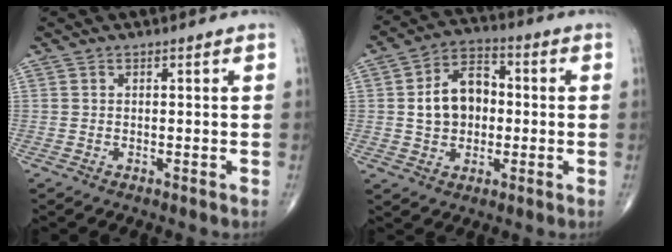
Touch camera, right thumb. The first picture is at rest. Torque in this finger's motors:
{"motor_torque": [1.39, 1.30, 0.93, 0.10, 0.05]}